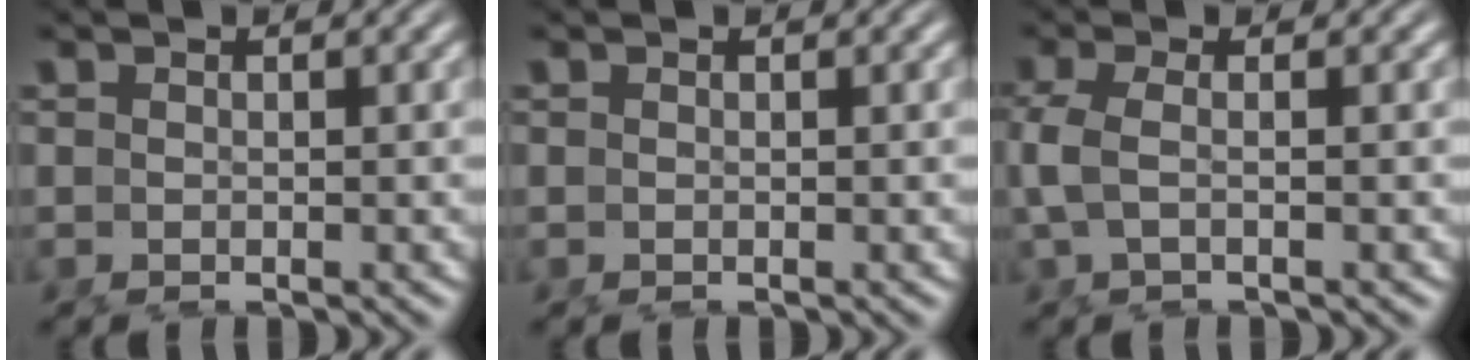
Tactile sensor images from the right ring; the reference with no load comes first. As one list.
[{"total": 0.0}, {"total": 2.7, "force": [-0.3, 0.9, 2.5], "torque": [-0.067, -0.009, 0.000]}]